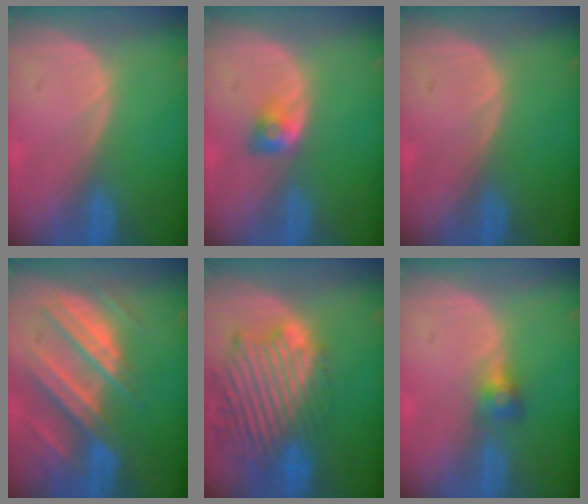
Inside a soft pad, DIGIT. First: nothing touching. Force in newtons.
{"total": 2.8, "press": 2.4, "slide": 1.4}
{"total": 0.0}
{"total": 10.4, "press": 9.1, "slide": 4.9}
{"total": 13.7, "press": 11.7, "slide": 7.0}
{"total": 2.6, "press": 2.5, "slide": 0.7}